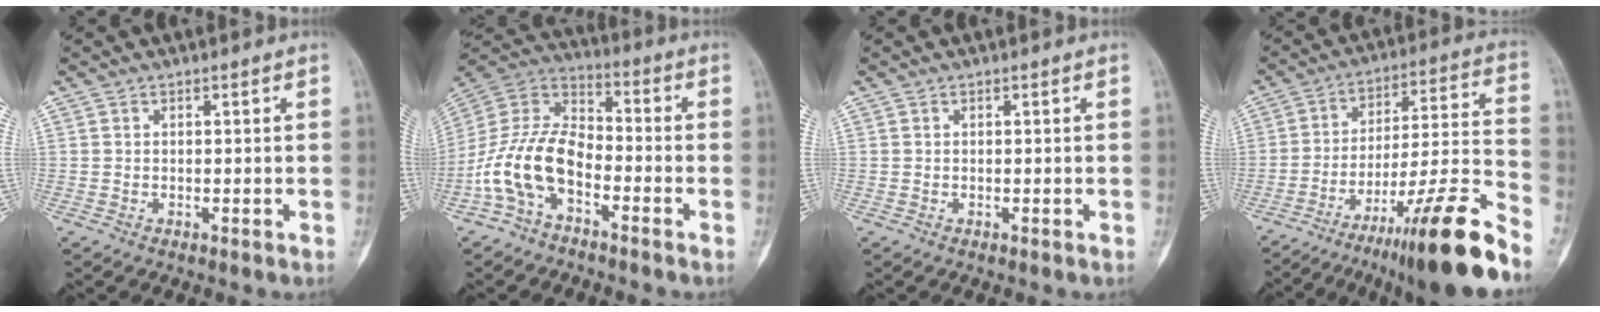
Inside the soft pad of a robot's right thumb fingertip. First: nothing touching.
{"total": 13.7, "force": [-5.5, 7.9, 9.8], "torque": [-0.194, 0.061, -0.116]}
{"total": 0.0}
{"total": 21.4, "force": [-15.4, 1.0, 14.9], "torque": [-0.203, 0.089, -0.246]}